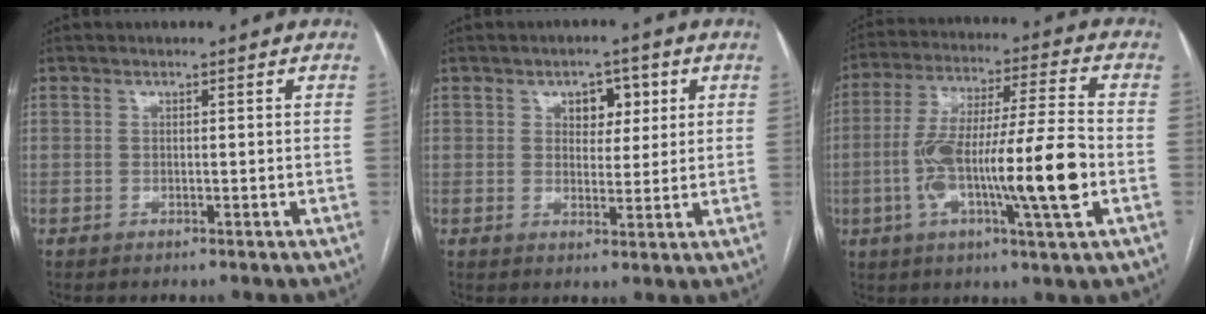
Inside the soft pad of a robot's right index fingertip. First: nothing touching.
{"total": 4.7, "force": [1.9, 2.9, 3.1], "torque": [-0.037, 0.010, 0.028]}
{"total": 17.2, "force": [-3.8, 1.1, 16.7], "torque": [-0.305, 0.006, -0.066]}